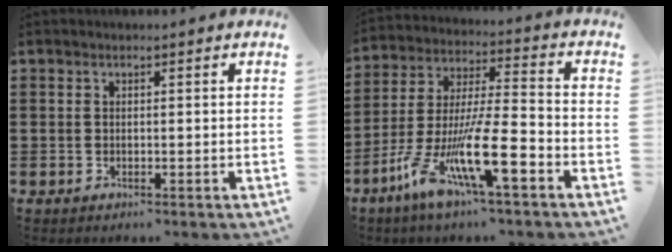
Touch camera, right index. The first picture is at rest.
{"total": 15.7, "force": [-8.2, 3.0, 13.0], "torque": [-0.268, -0.003, -0.147]}